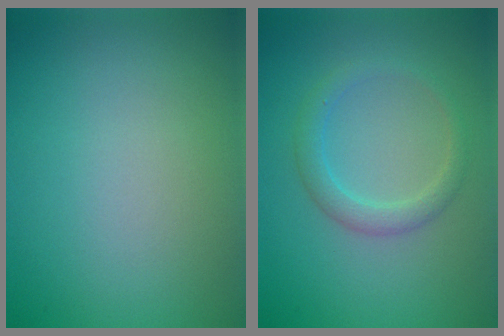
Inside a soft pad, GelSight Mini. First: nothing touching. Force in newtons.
{"total": 2.0, "press": 2.0, "slide": 0.2}